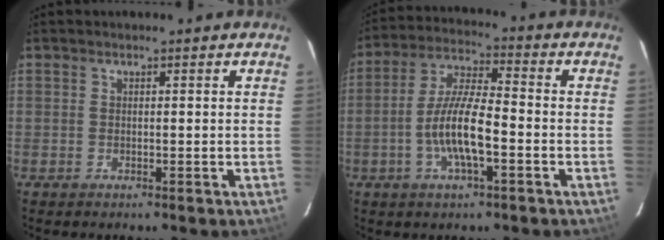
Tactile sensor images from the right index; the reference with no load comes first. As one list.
[{"total": 10.4, "force": [-3.4, 2.5, 9.5], "torque": [-0.191, 0.001, -0.063]}]